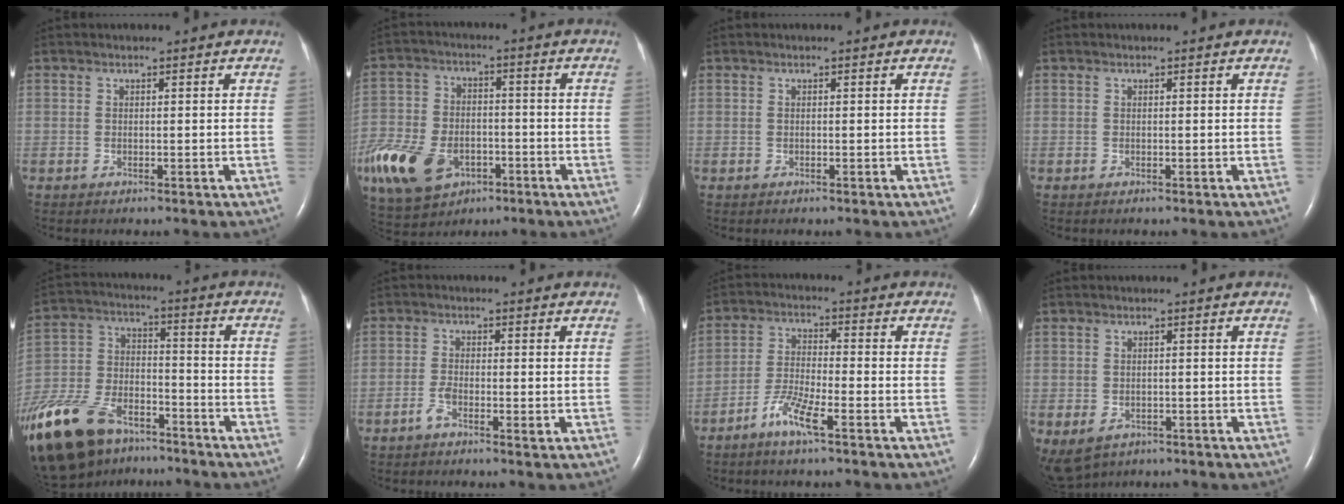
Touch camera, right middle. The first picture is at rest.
{"total": 25.2, "force": [-11.6, 16.9, 14.7], "torque": [-0.427, -0.026, -0.202]}
{"total": 0.0}
{"total": 0.0}
{"total": 22.7, "force": [-16.1, 10.8, 11.7], "torque": [-0.326, -0.021, -0.289]}
{"total": 2.3, "force": [-1.2, 0.5, 1.9], "torque": [-0.042, -0.001, -0.026]}
{"total": 6.0, "force": [-3.8, 0.5, 4.6], "torque": [-0.100, -0.006, -0.078]}
{"total": 6.5, "force": [-3.3, 4.8, 2.8], "torque": [-0.067, -0.001, -0.040]}